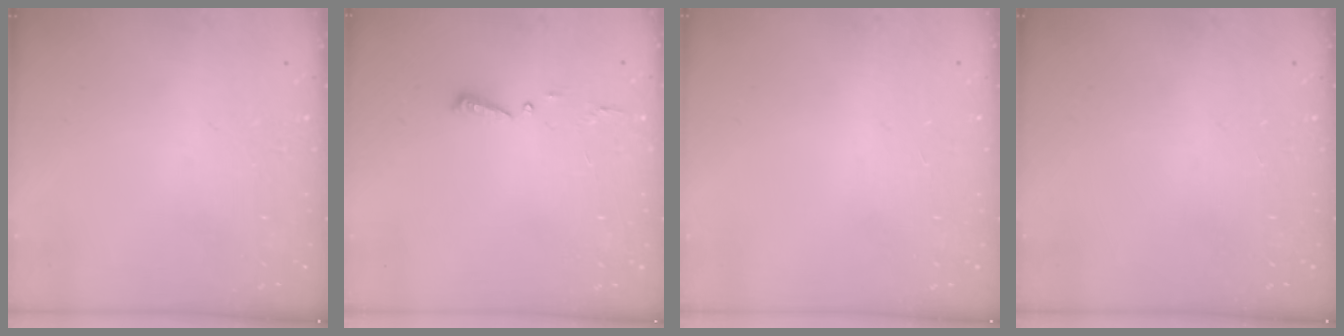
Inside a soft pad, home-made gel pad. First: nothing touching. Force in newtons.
{"total": 4.4, "press": 4.4, "slide": 0.4}
{"total": 1.1, "press": 0.9, "slide": 0.6}
{"total": 0.0}